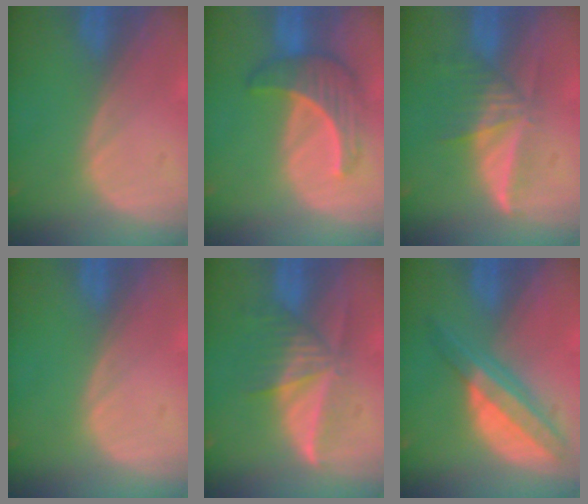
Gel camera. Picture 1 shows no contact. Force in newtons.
{"total": 6.5, "press": 6.4, "slide": 0.9}
{"total": 6.0, "press": 5.6, "slide": 2.2}
{"total": 0.0}
{"total": 6.1, "press": 6.0, "slide": 1.2}
{"total": 7.7, "press": 6.5, "slide": 4.1}